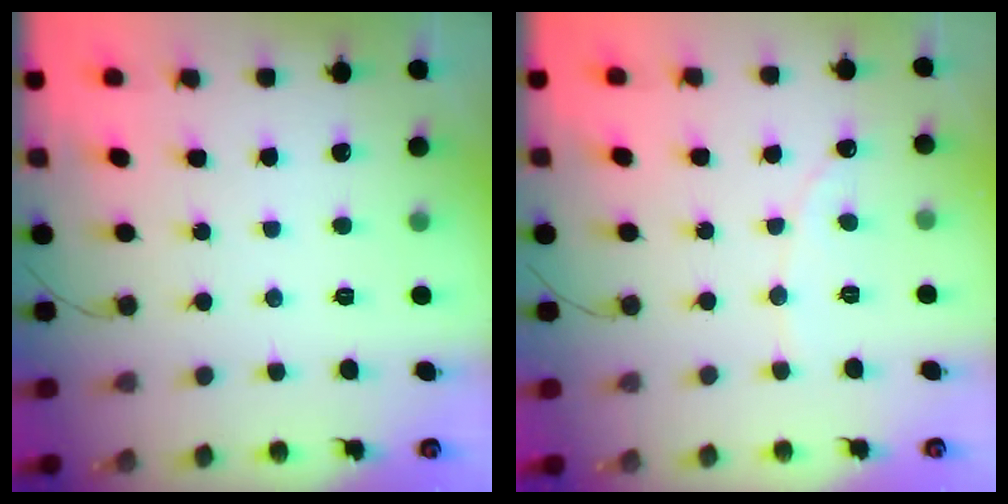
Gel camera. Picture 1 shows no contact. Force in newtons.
{"total": 1.9, "press": 1.9, "slide": 0.1}